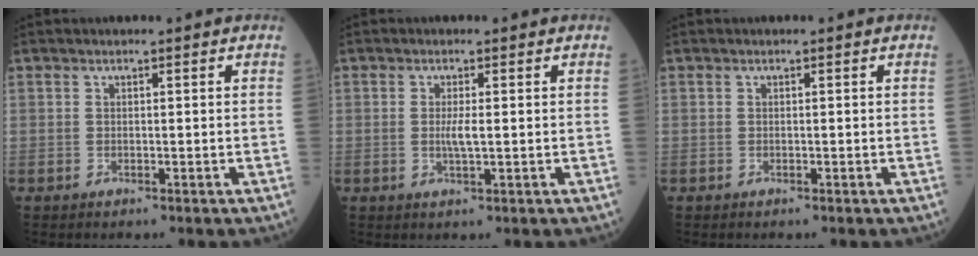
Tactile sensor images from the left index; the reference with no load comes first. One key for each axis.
{"total": 2.2, "fx": 0.1, "fy": 0.2, "fz": 2.2, "tx": -0.047, "ty": -0.002, "tz": 0.002}
{"total": 0.0}